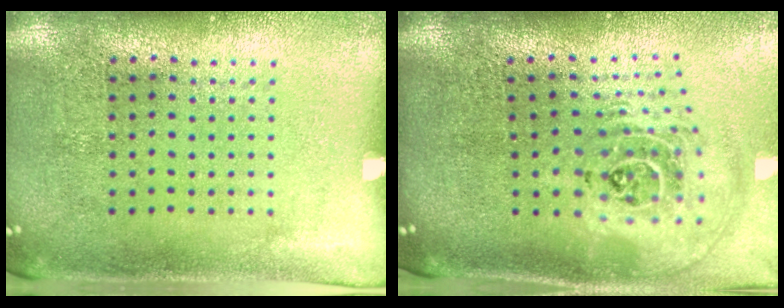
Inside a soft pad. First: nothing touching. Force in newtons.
{"total": 2.5, "press": 1.8, "slide": 1.6}